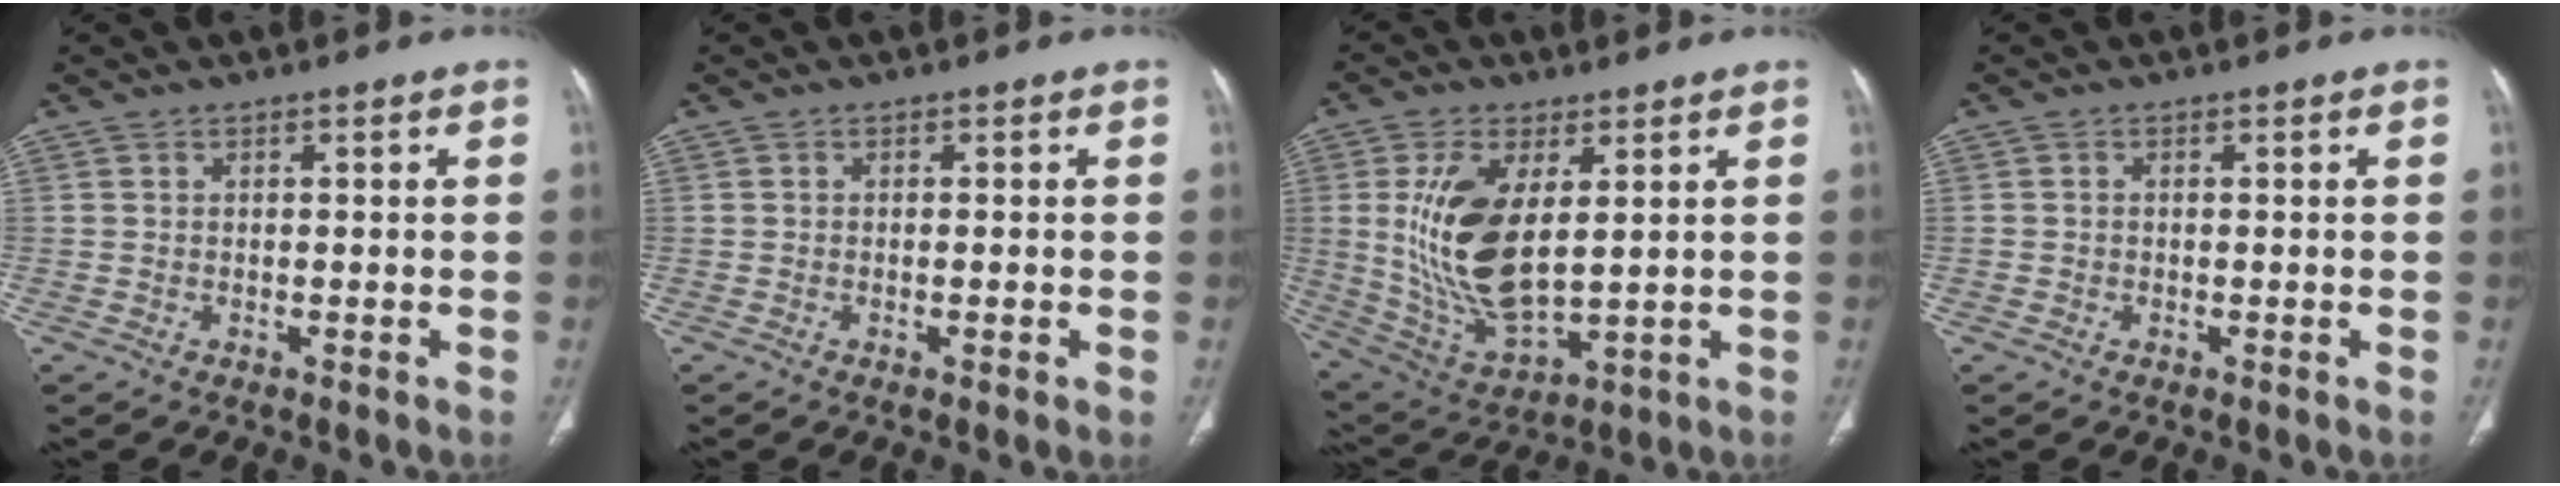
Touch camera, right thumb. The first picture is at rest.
{"total": 1.5, "force": [-0.3, 0.2, 1.4], "torque": [-0.027, -0.004, -0.005]}
{"total": 16.4, "force": [3.1, 8.1, 14.0], "torque": [-0.272, -0.022, 0.076]}
{"total": 0.5, "force": [-0.2, 0.5, 0.1], "torque": [0.001, 0.004, -0.004]}